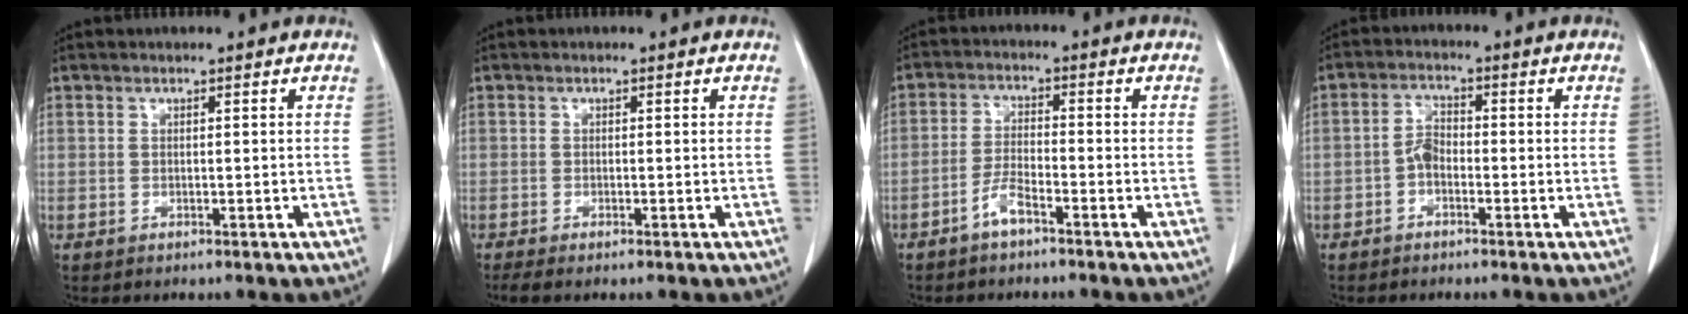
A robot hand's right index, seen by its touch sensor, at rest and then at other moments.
{"total": 1.7, "force": [-1.3, 0.1, 1.2], "torque": [-0.022, -0.006, -0.022]}
{"total": 3.7, "force": [-2.7, 0.7, 2.5], "torque": [-0.052, 0.004, -0.054]}
{"total": 2.8, "force": [-1.2, 1.6, 2.0], "torque": [-0.040, 0.009, -0.025]}